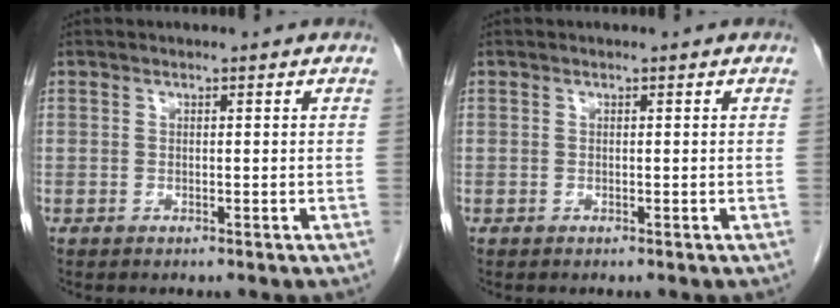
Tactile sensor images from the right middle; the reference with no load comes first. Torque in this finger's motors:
{"motor_torque": [0.00, 0.00, 0.00, -0.01]}